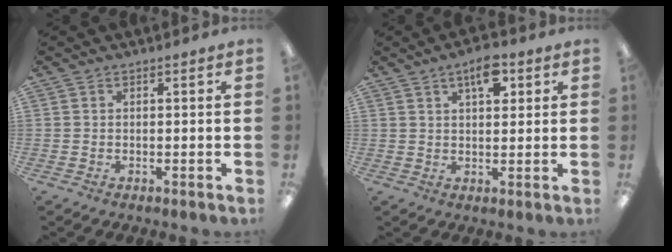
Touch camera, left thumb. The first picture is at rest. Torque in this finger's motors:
{"motor_torque": [-0.03, 0.09, -0.22, -0.22, 0.07]}